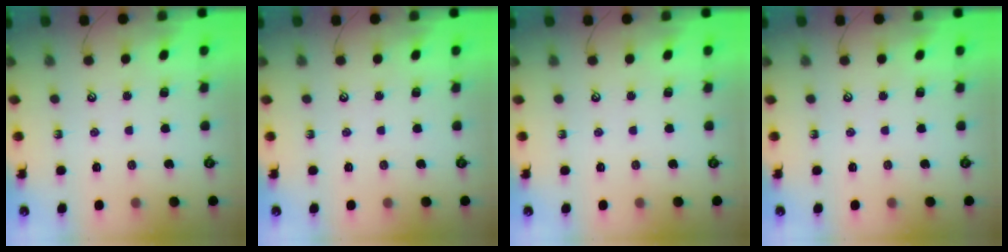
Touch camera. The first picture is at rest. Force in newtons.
{"total": 0.0}
{"total": 0.0}
{"total": 0.0}